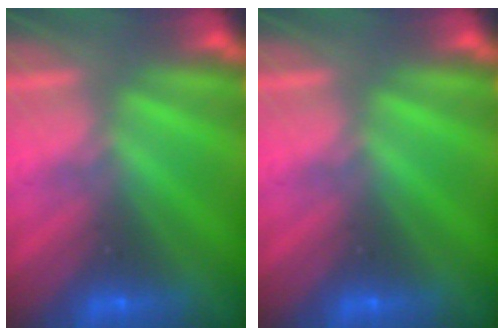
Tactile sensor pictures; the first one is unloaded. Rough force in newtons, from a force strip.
{"total": 0.0}